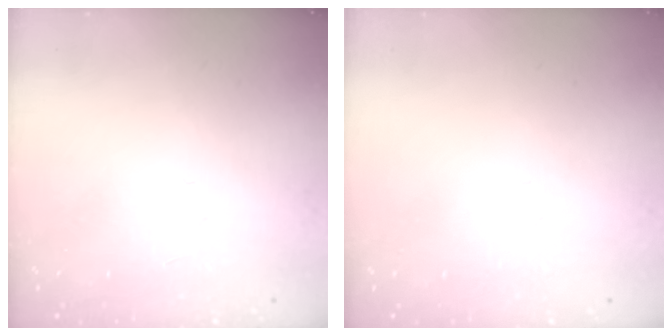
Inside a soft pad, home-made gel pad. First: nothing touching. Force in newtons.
{"total": 0.0}